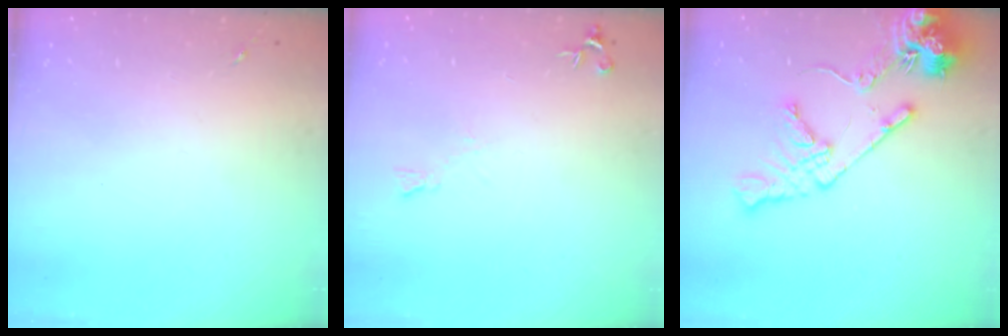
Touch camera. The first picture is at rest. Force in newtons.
{"total": 4.4, "press": 4.3, "slide": 0.9}
{"total": 15.4, "press": 15.2, "slide": 2.2}